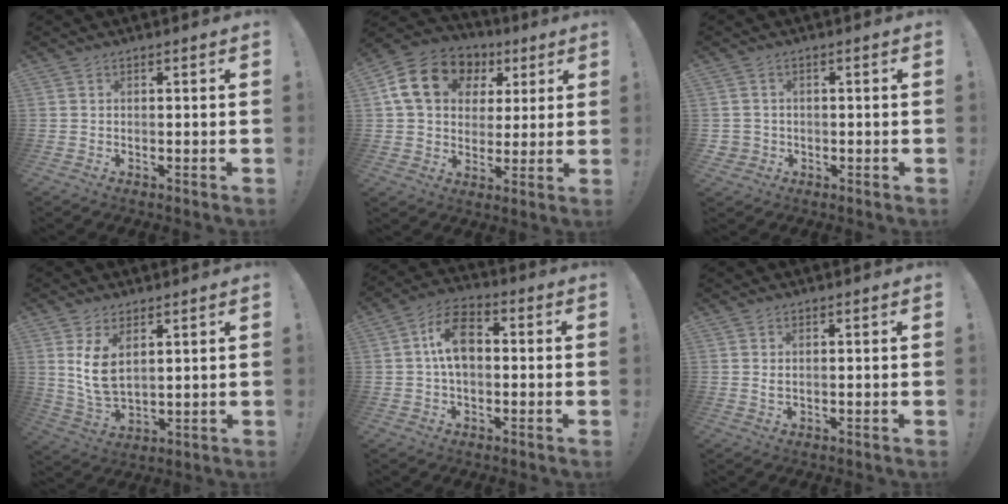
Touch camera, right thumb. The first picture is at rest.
{"total": 18.2, "force": [6.8, 13.8, 9.7], "torque": [-0.154, -0.007, 0.139]}
{"total": 2.6, "force": [-0.1, 2.5, 0.6], "torque": [-0.010, 0.003, 0.001]}
{"total": 8.6, "force": [3.6, 4.7, 6.3], "torque": [-0.127, -0.019, 0.068]}
{"total": 10.8, "force": [0.6, 6.9, 8.2], "torque": [-0.145, 0.017, 0.013]}
{"total": 1.2, "force": [0.4, 0.5, 1.1], "torque": [-0.021, 0.000, 0.007]}